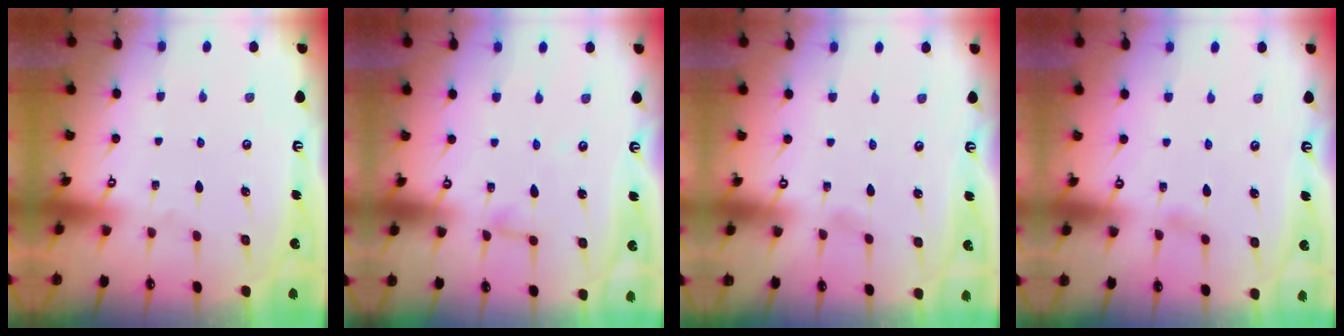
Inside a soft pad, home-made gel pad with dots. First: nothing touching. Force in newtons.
{"total": 3.9, "press": 3.9, "slide": 0.4}
{"total": 1.6, "press": 1.6, "slide": 0.2}
{"total": 2.9, "press": 2.9, "slide": 0.4}